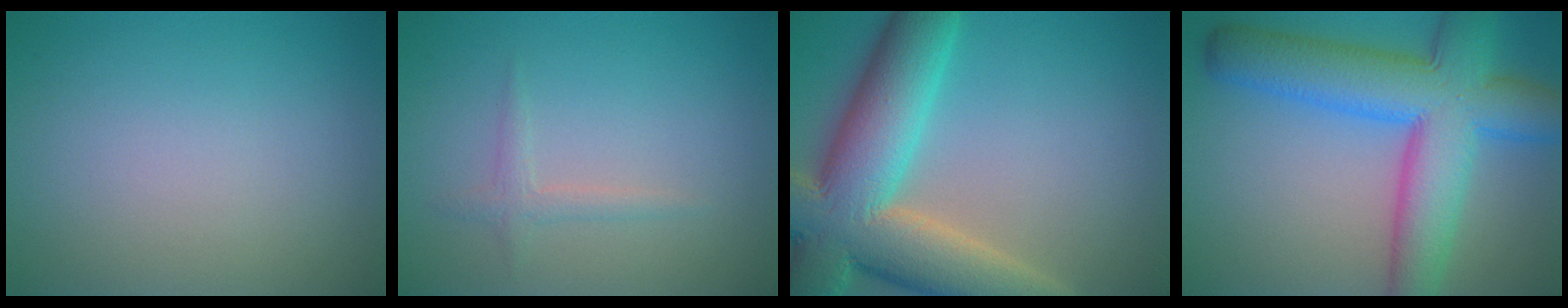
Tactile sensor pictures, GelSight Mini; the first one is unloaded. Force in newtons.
{"total": 1.3, "press": 1.3, "slide": 0.0}
{"total": 13.4, "press": 13.3, "slide": 1.1}
{"total": 10.8, "press": 10.7, "slide": 0.5}